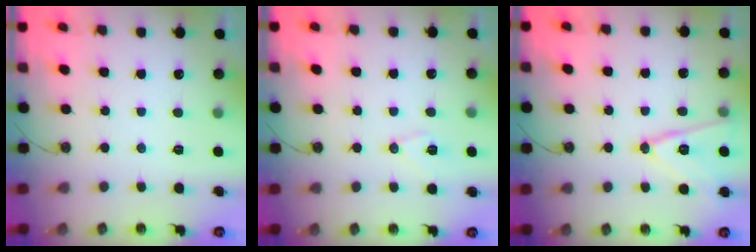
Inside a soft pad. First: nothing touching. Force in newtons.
{"total": 6.8, "press": 6.2, "slide": 2.9}
{"total": 13.4, "press": 13.0, "slide": 3.4}